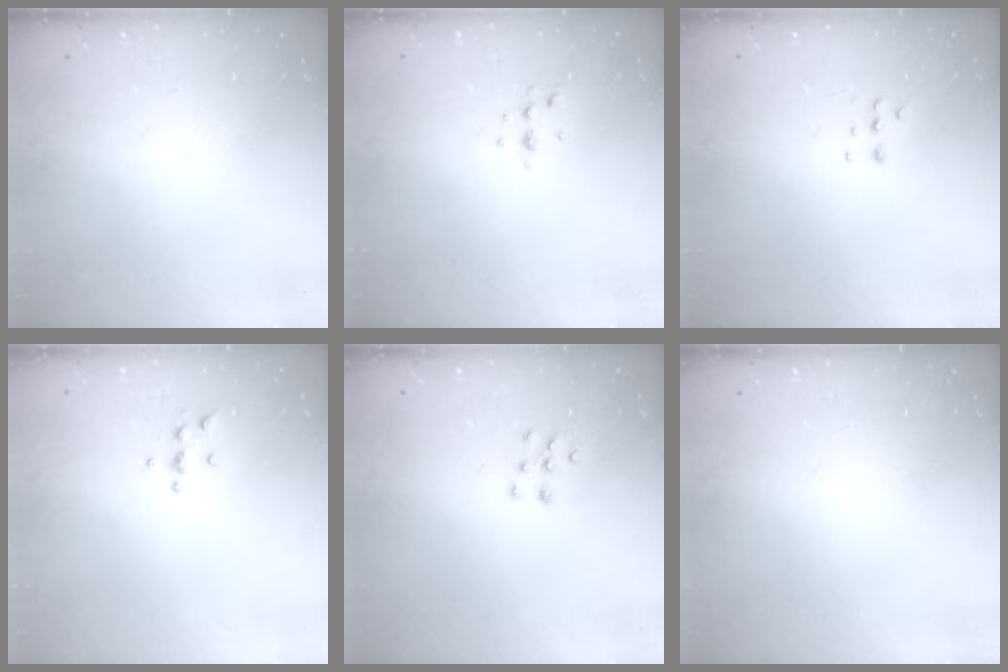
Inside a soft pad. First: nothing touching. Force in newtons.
{"total": 4.1, "press": 3.7, "slide": 1.8}
{"total": 5.7, "press": 5.6, "slide": 1.0}
{"total": 4.9, "press": 4.9, "slide": 0.7}
{"total": 6.8, "press": 6.8, "slide": 0.4}
{"total": 0.0}